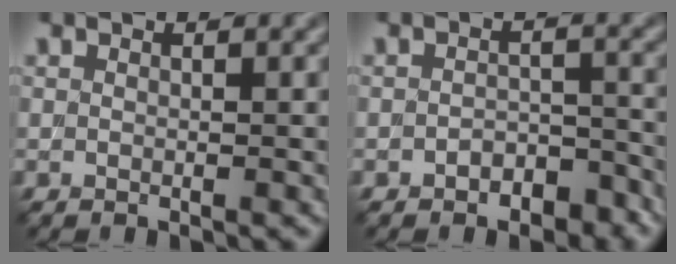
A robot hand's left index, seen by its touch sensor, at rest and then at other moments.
{"total": 2.9, "force": [-2.0, 1.5, 1.5], "torque": [-0.027, 0.006, -0.029]}